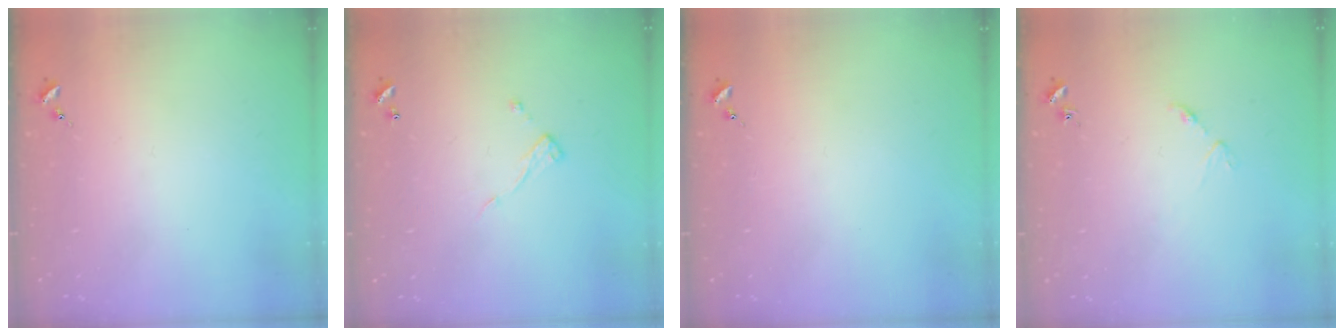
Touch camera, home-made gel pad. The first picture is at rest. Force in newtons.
{"total": 7.0, "press": 7.0, "slide": 0.4}
{"total": 0.0}
{"total": 3.8, "press": 3.8, "slide": 0.5}